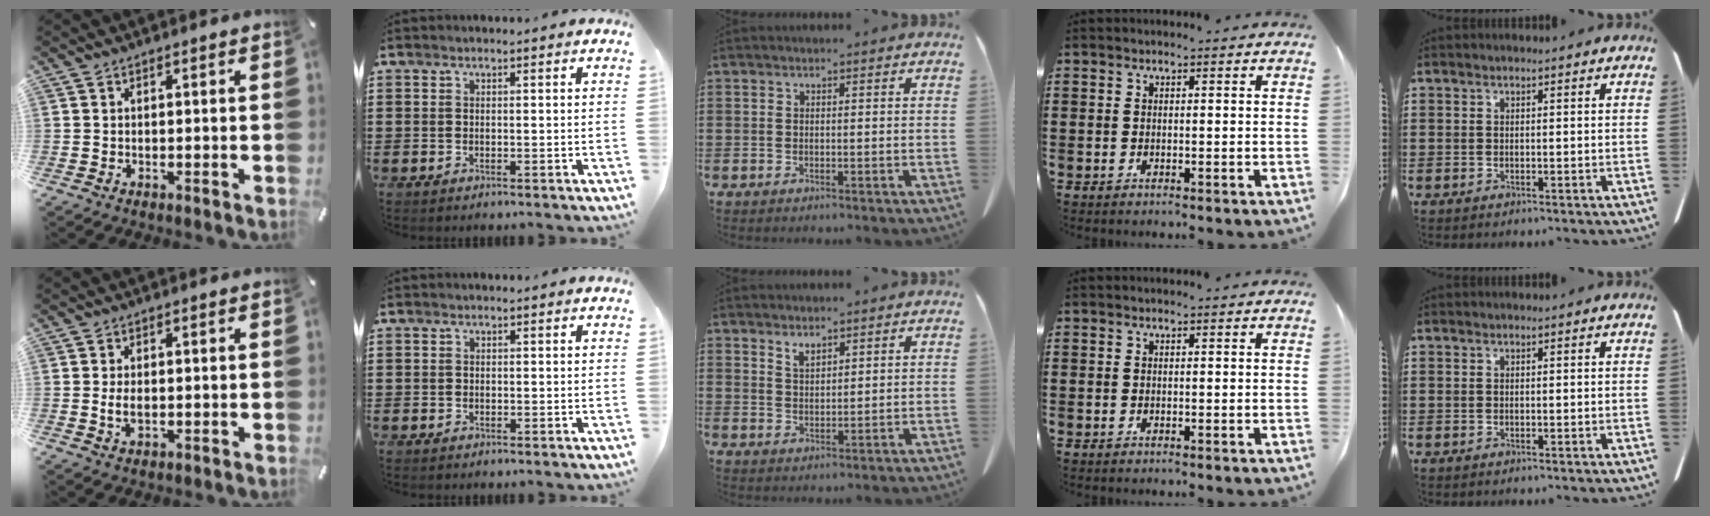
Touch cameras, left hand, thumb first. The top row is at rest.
{"thumb": {"total": 2.9, "force": [-0.2, 1.6, 2.4], "torque": [-0.054, 0.000, -0.006]}, "index": {"total": 0.5, "force": [-0.3, 0.4, -0.2], "torque": [0.002, 0.003, -0.007]}, "middle": {"total": 2.1, "force": [1.9, 0.5, 0.8], "torque": [-0.020, -0.001, 0.036]}}